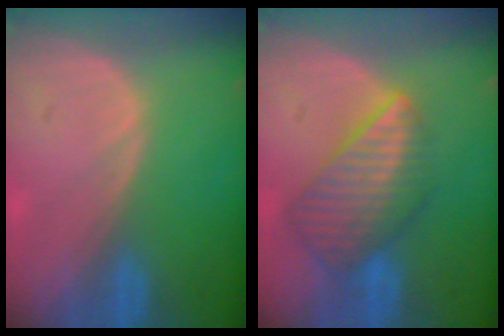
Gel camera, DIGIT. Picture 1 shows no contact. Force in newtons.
{"total": 8.4, "press": 7.5, "slide": 3.9}